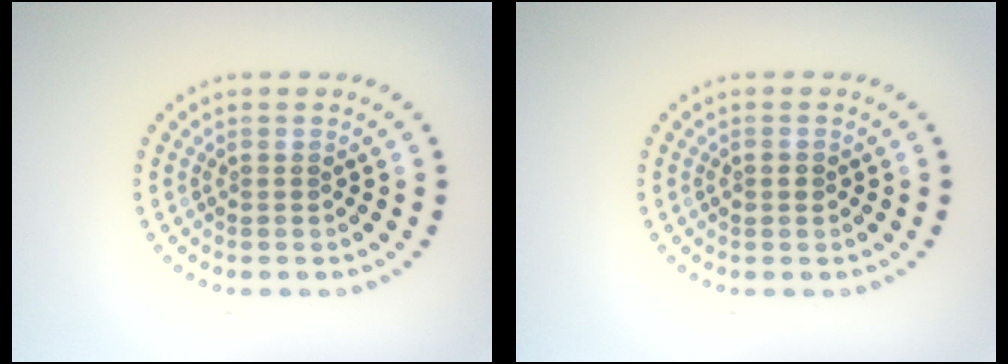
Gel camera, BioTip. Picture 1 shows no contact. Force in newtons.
{"total": 1.3, "press": 1.2, "slide": 0.3}